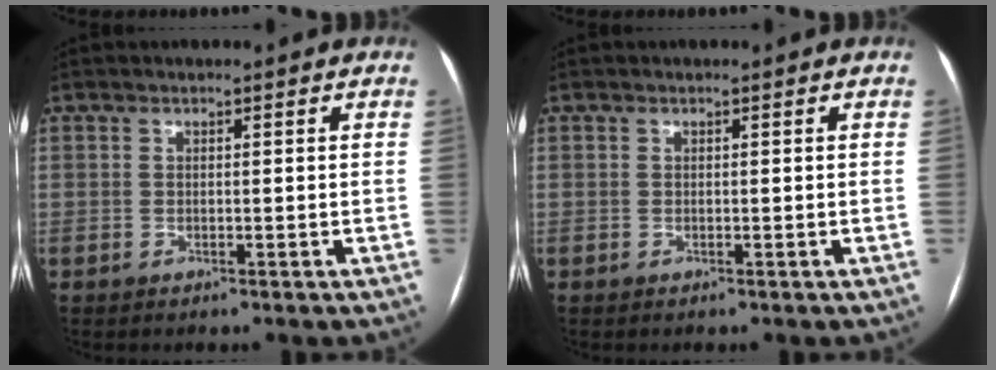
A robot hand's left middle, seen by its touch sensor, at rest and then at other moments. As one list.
[{"total": 0.0}]